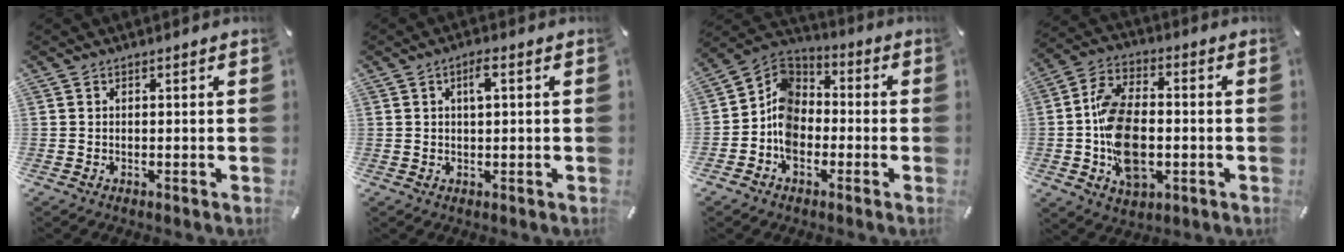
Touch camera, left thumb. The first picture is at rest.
{"total": 3.2, "force": [0.9, 1.2, 2.9], "torque": [-0.059, 0.007, 0.013]}
{"total": 10.0, "force": [-3.7, 8.0, 4.8], "torque": [-0.118, 0.019, -0.074]}
{"total": 14.2, "force": [-2.6, 8.9, 10.8], "torque": [-0.218, 0.008, -0.042]}